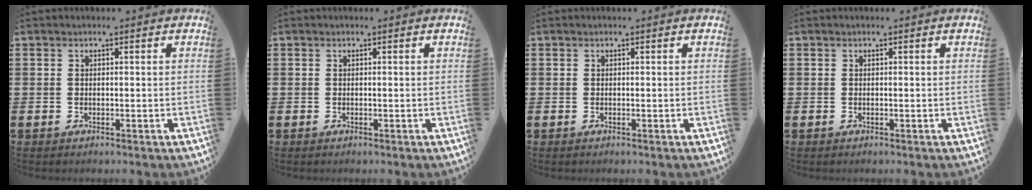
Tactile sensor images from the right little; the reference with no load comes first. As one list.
[{"total": 0.0}, {"total": 0.0}, {"total": 0.0}]